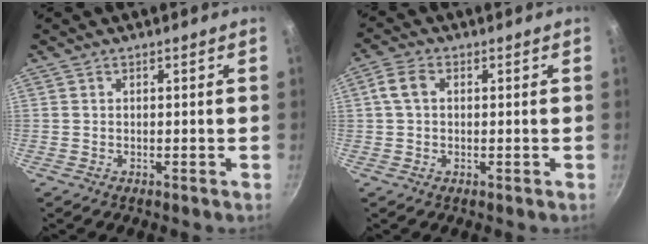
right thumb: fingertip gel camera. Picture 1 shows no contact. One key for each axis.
{"total": 4.0, "fx": 0.7, "fy": 2.6, "fz": 2.9, "tx": -0.061, "ty": 0.013, "tz": 0.008}